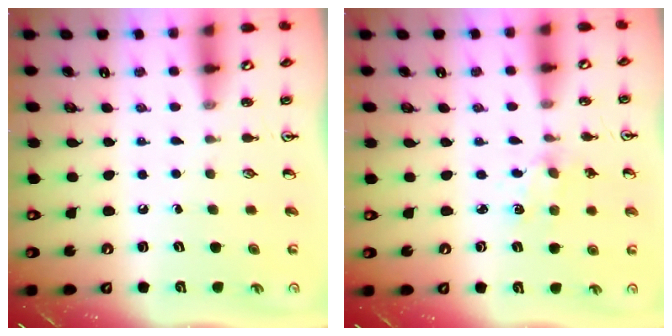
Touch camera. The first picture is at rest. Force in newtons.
{"total": 2.4, "press": 2.4, "slide": 0.3}